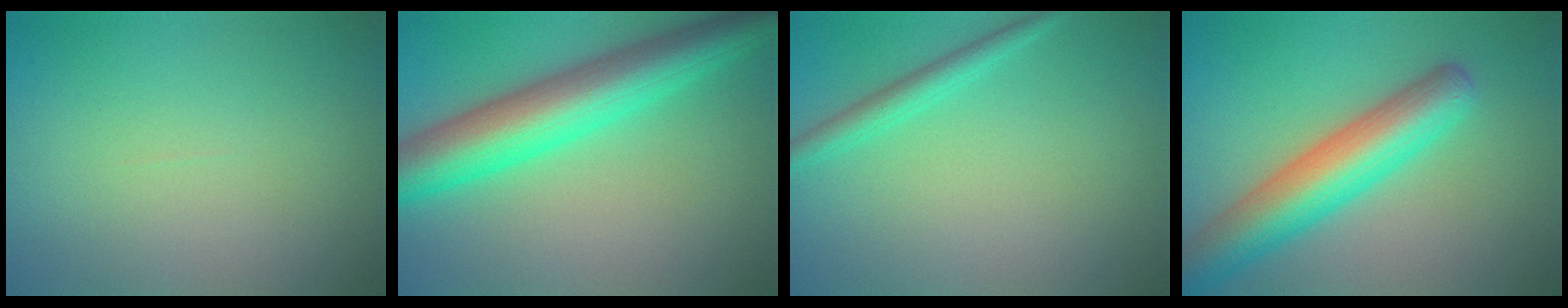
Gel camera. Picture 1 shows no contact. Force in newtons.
{"total": 8.5, "press": 8.5, "slide": 0.1}
{"total": 1.9, "press": 1.9, "slide": 0.2}
{"total": 7.5, "press": 7.5, "slide": 0.2}